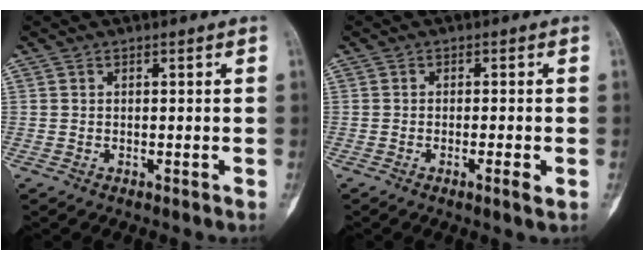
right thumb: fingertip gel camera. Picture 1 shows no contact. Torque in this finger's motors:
{"motor_torque": [-0.33, 0.20, -0.14, 0.01, 0.02]}